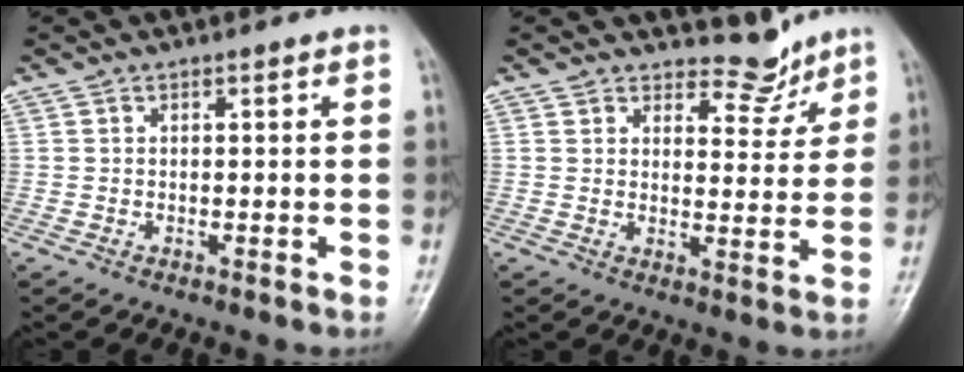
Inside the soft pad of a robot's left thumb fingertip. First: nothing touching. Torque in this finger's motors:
{"motor_torque": [-0.11, -0.03, -0.29, -0.23, 0.03]}